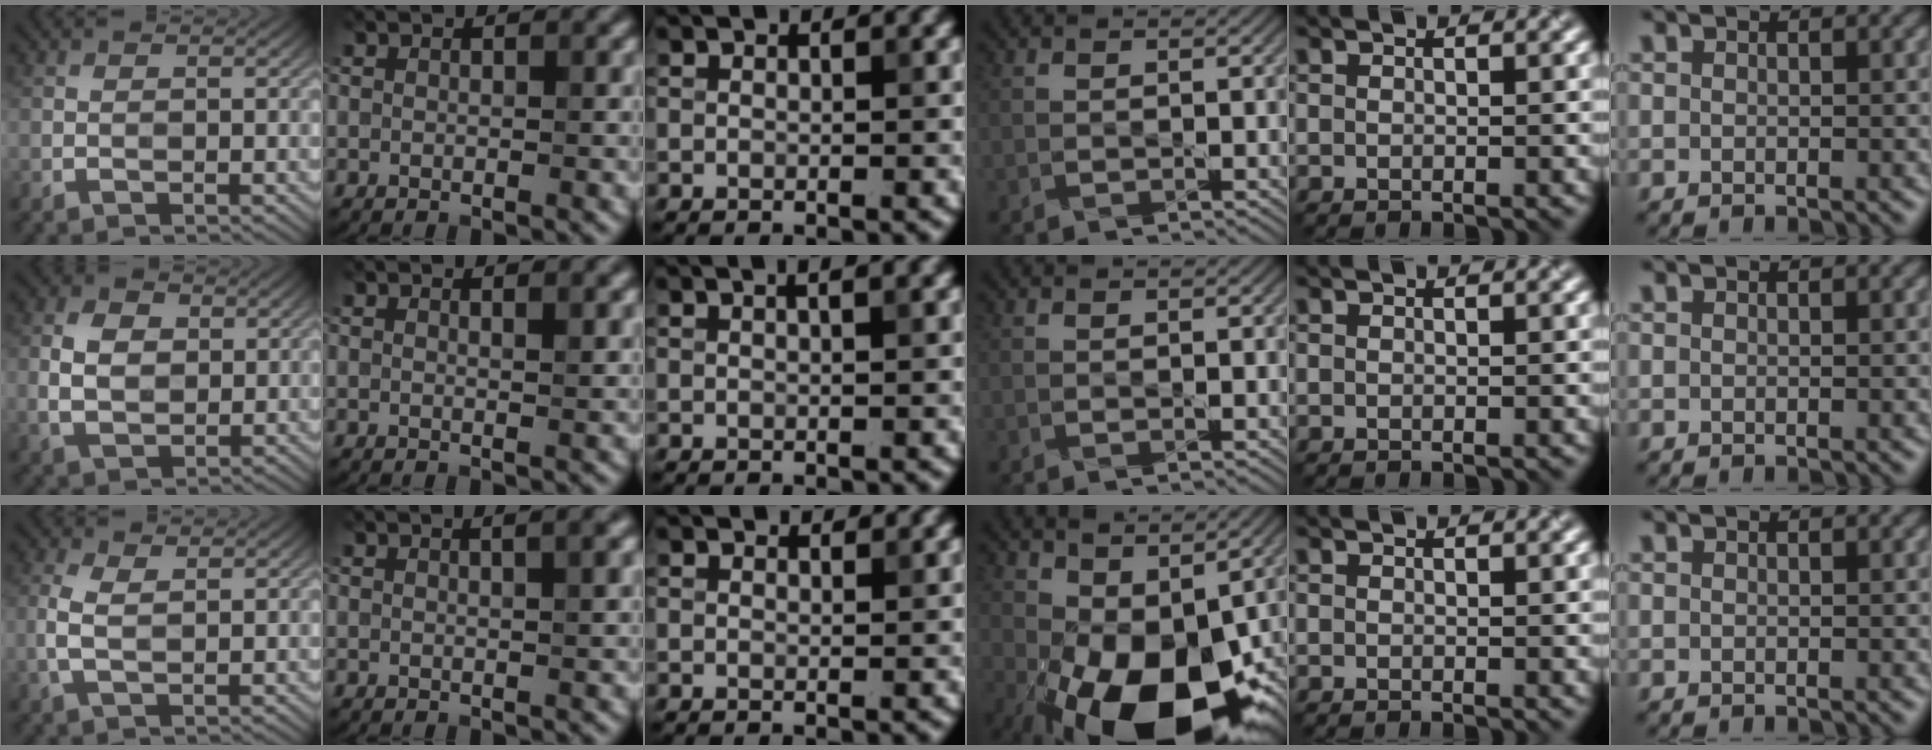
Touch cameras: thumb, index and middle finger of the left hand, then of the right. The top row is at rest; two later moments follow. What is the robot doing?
{"motion": "disassemble", "object": "velcro strap"}